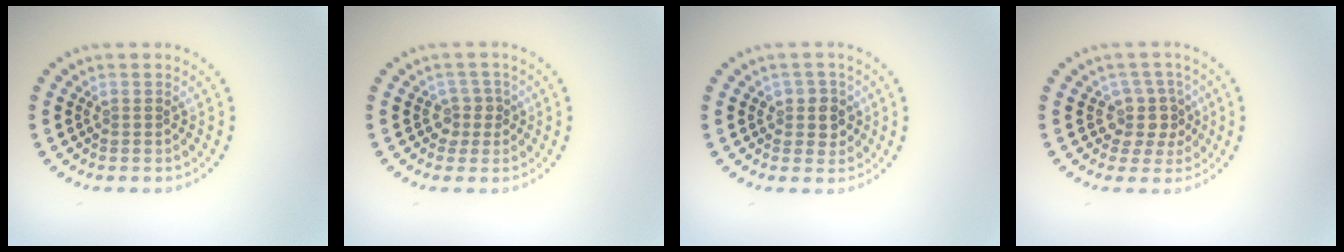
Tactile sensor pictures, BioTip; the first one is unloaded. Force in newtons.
{"total": 1.7, "press": 1.3, "slide": 1.1}
{"total": 2.1, "press": 1.9, "slide": 0.9}
{"total": 2.7, "press": 2.1, "slide": 1.7}